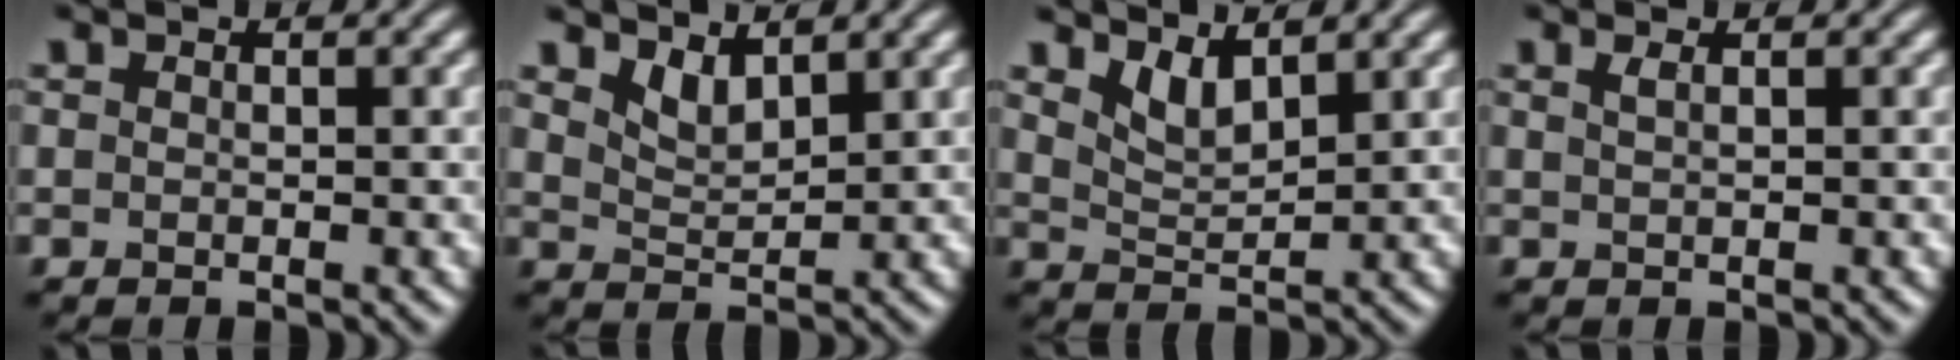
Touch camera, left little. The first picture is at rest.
{"total": 2.3, "force": [1.8, 0.8, 1.2], "torque": [-0.027, -0.010, 0.037]}
{"total": 2.7, "force": [2.0, 0.9, 1.6], "torque": [-0.036, -0.011, 0.042]}
{"total": 1.0, "force": [0.5, 0.4, 0.8], "torque": [-0.011, 0.003, 0.007]}